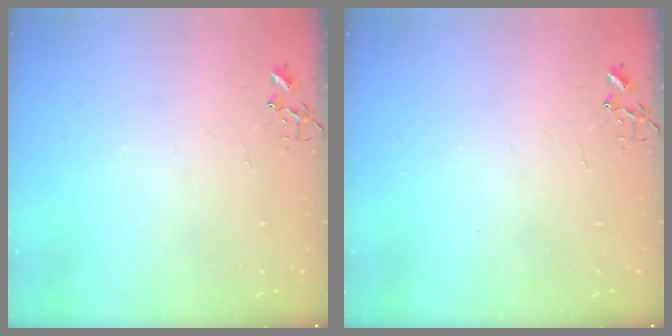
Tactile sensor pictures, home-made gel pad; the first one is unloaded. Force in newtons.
{"total": 0.0}